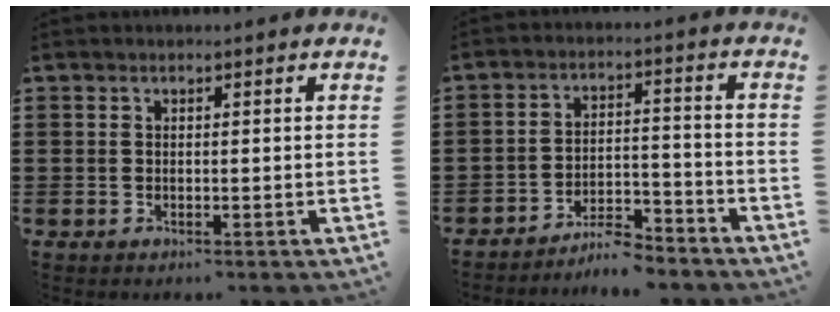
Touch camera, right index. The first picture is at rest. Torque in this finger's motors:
{"motor_torque": [0.01, 0.05, 0.22, 0.05]}